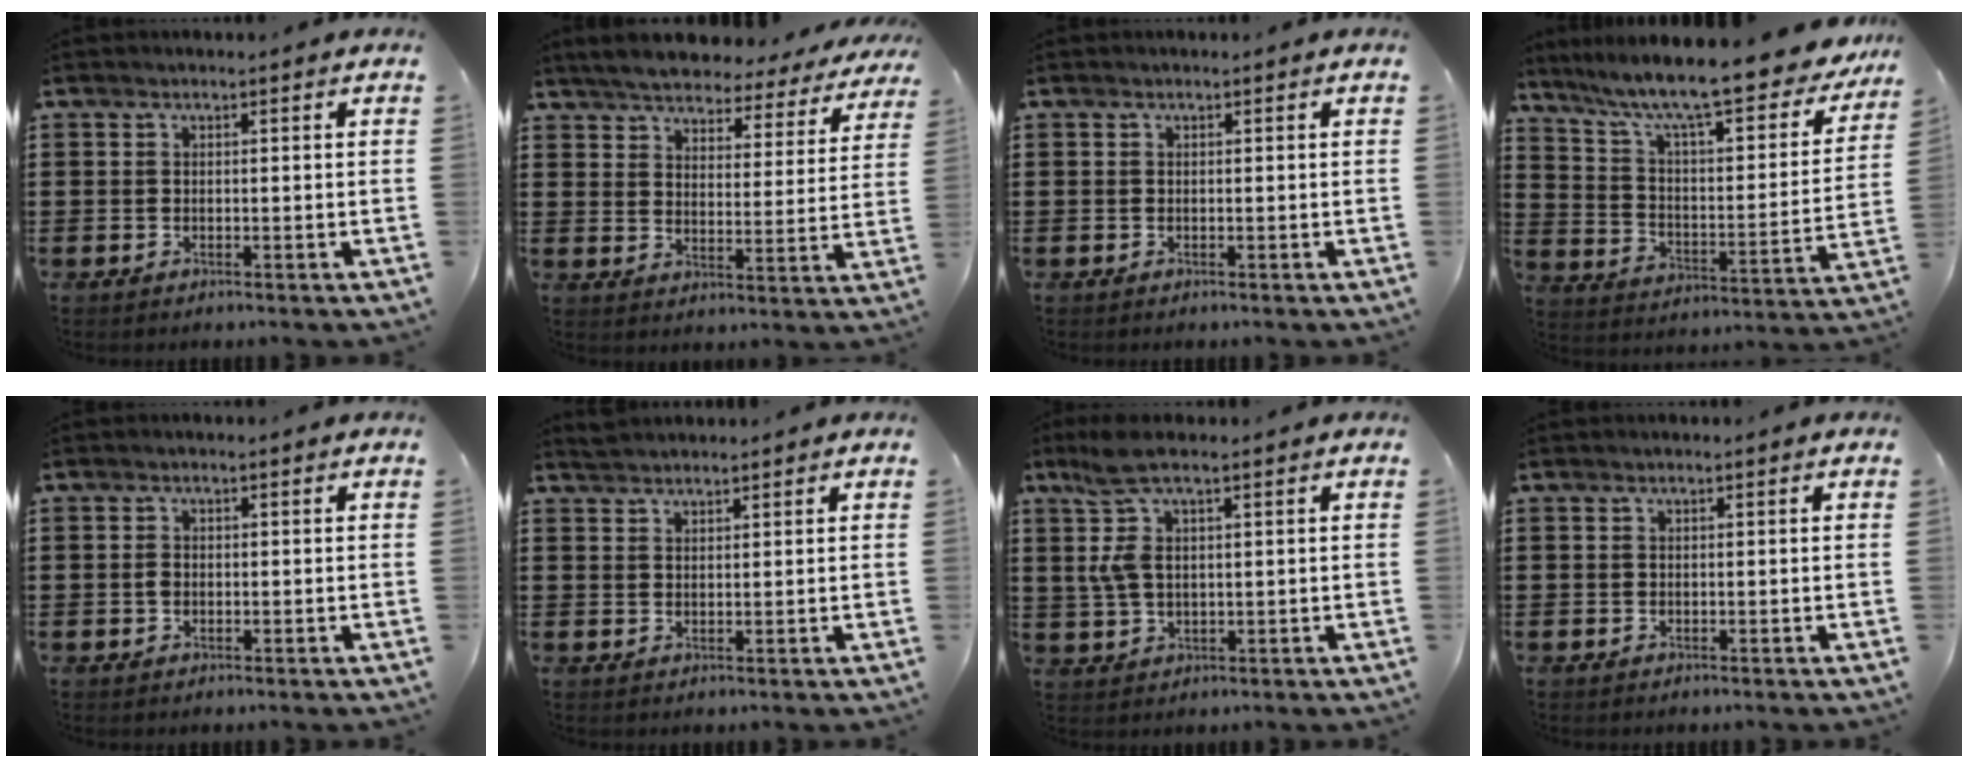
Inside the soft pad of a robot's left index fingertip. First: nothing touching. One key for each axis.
{"total": 5.0, "fx": 4.9, "fy": 0.4, "fz": 0.9, "tx": -0.045, "ty": -0.034, "tz": 0.082}
{"total": 0.0}
{"total": 10.6, "fx": 8.9, "fy": 0.4, "fz": 5.8, "tx": -0.136, "ty": -0.067, "tz": 0.145}
{"total": 1.2, "fx": -0.2, "fy": 0.8, "fz": 0.9, "tx": -0.027, "ty": 0.001, "tz": -0.007}
{"total": 1.8, "fx": 1.7, "fy": 0.3, "fz": 0.2, "tx": -0.006, "ty": 0.002, "tz": 0.034}
{"total": 7.0, "fx": 2.4, "fy": 2.1, "fz": 6.2, "tx": -0.152, "ty": -0.003, "tz": 0.035}
{"total": 0.0}